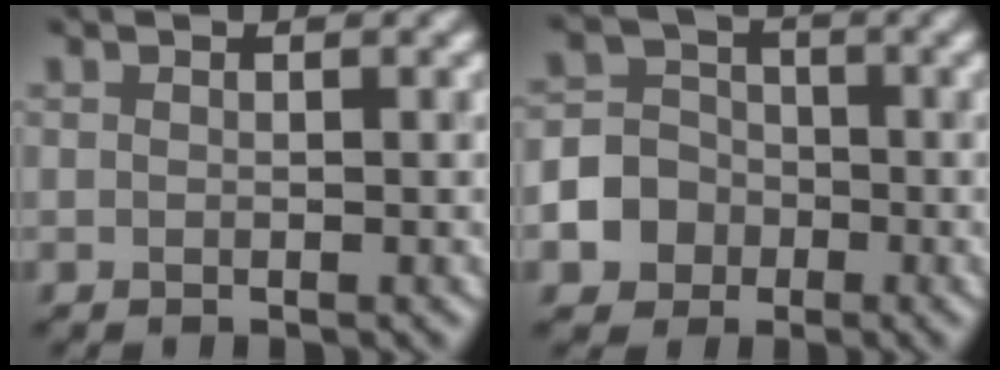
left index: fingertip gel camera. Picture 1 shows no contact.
{"total": 5.9, "force": [-2.9, 5.1, 0.8], "torque": [-0.002, -0.007, -0.069]}